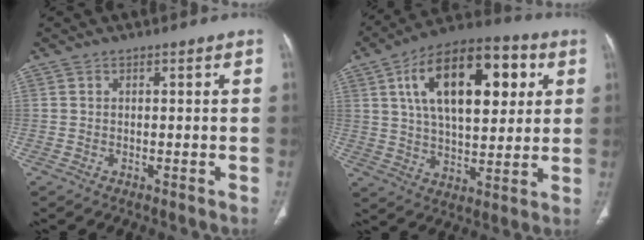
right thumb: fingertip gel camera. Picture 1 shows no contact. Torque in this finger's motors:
{"motor_torque": [0.26, 4.75, 1.34, -0.24, 0.54]}